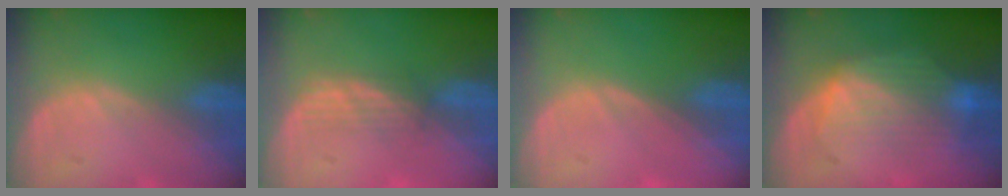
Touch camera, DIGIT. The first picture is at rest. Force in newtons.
{"total": 2.4, "press": 2.3, "slide": 0.6}
{"total": 0.0}
{"total": 8.0, "press": 7.6, "slide": 2.5}